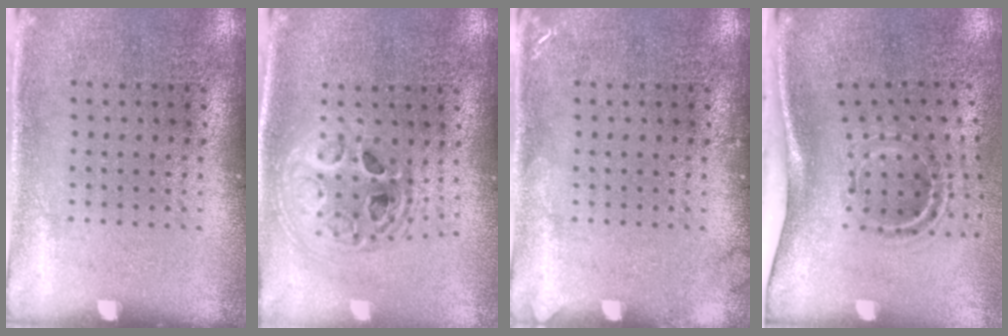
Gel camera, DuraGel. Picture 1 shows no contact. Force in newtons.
{"total": 1.9, "press": 1.5, "slide": 1.1}
{"total": 1.1, "press": 1.1, "slide": 0.1}
{"total": 2.2, "press": 1.2, "slide": 1.8}